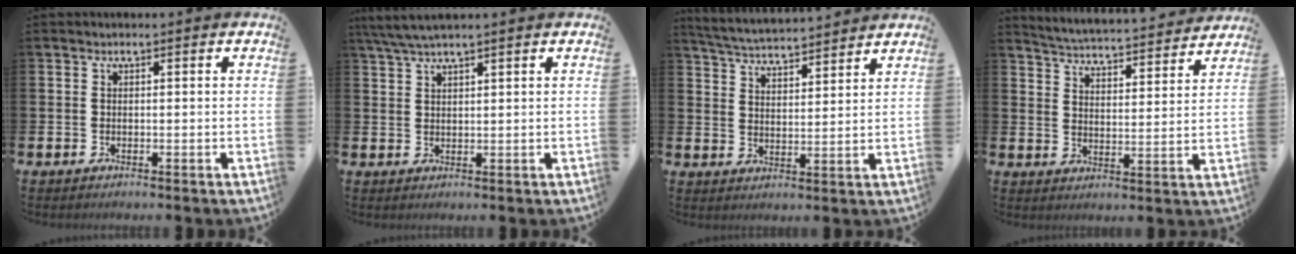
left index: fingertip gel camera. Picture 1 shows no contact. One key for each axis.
{"total": 3.5, "fx": 2.9, "fy": 0.3, "fz": 1.9, "tx": -0.048, "ty": 0.000, "tz": 0.056}
{"total": 4.9, "fx": 4.9, "fy": 0.2, "fz": 0.4, "tx": -0.030, "ty": -0.035, "tz": 0.085}
{"total": 5.0, "fx": 4.9, "fy": 0.3, "fz": 0.4, "tx": -0.033, "ty": -0.043, "tz": 0.083}